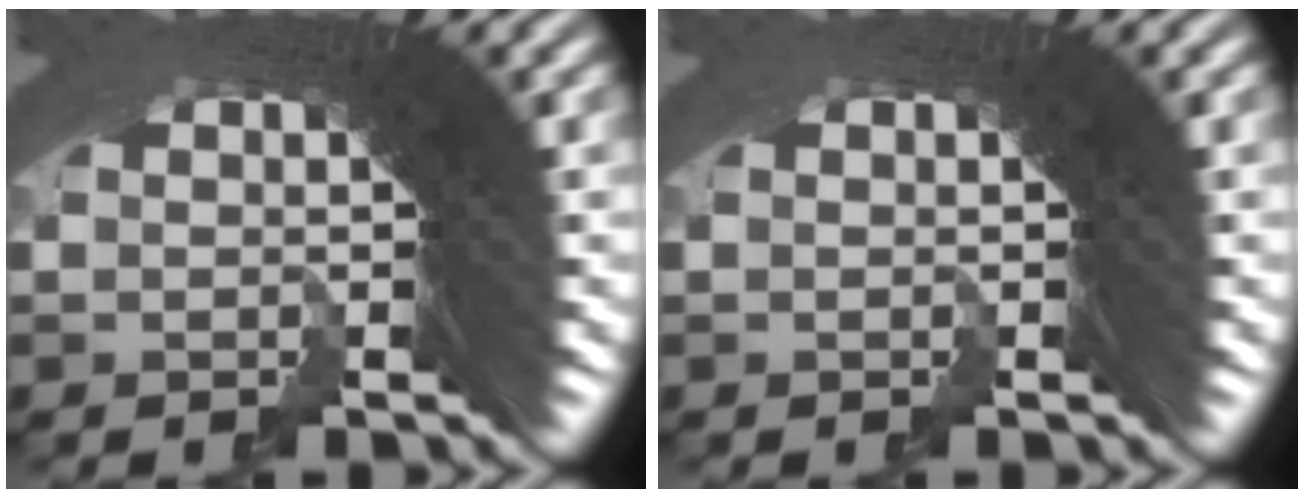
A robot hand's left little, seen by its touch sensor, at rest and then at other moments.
{"total": 0.0}